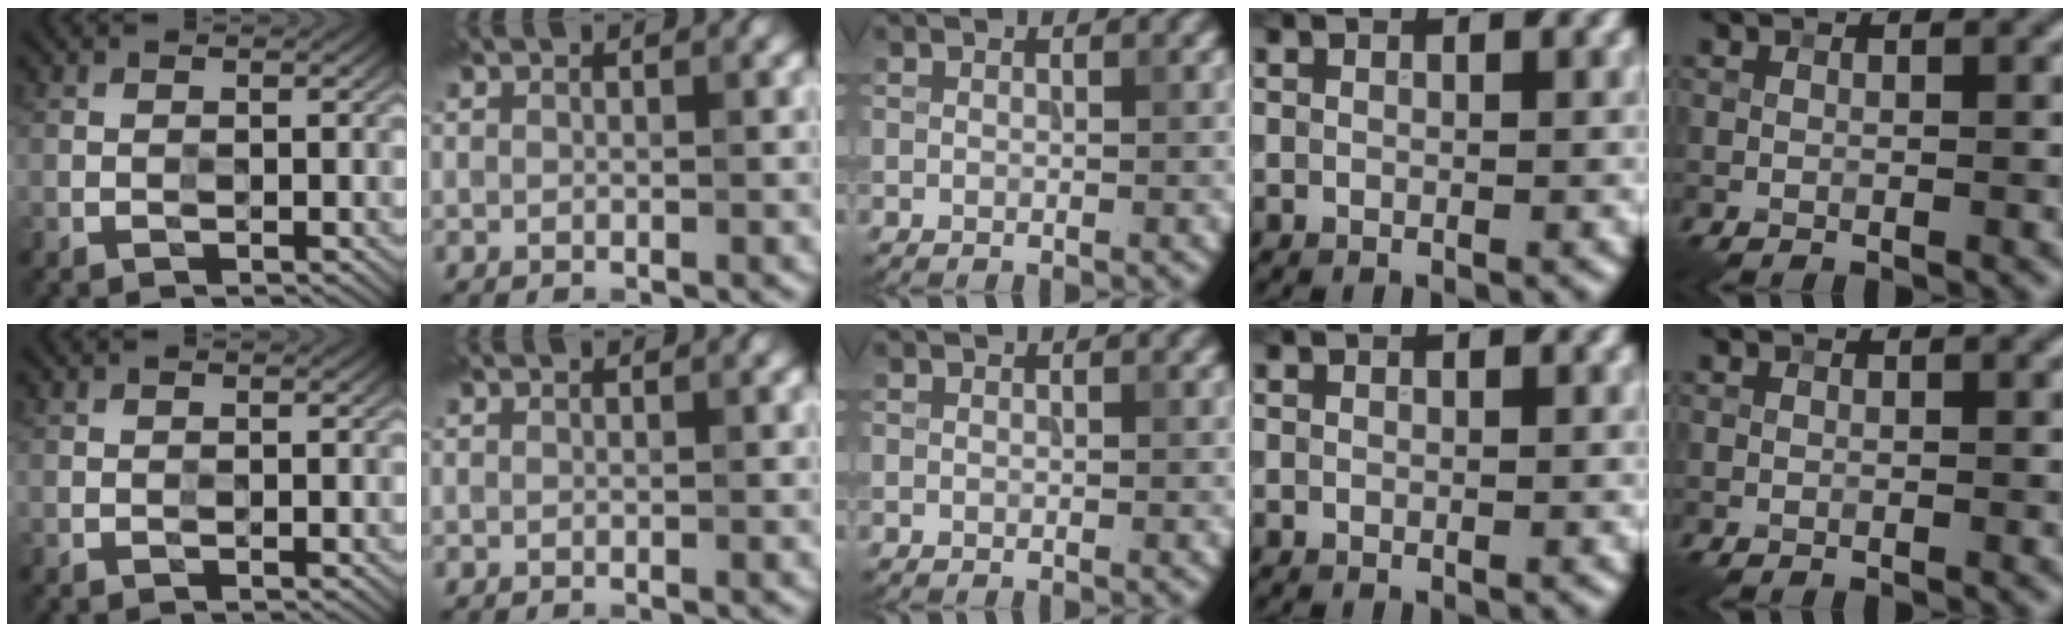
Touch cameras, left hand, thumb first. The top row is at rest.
{}